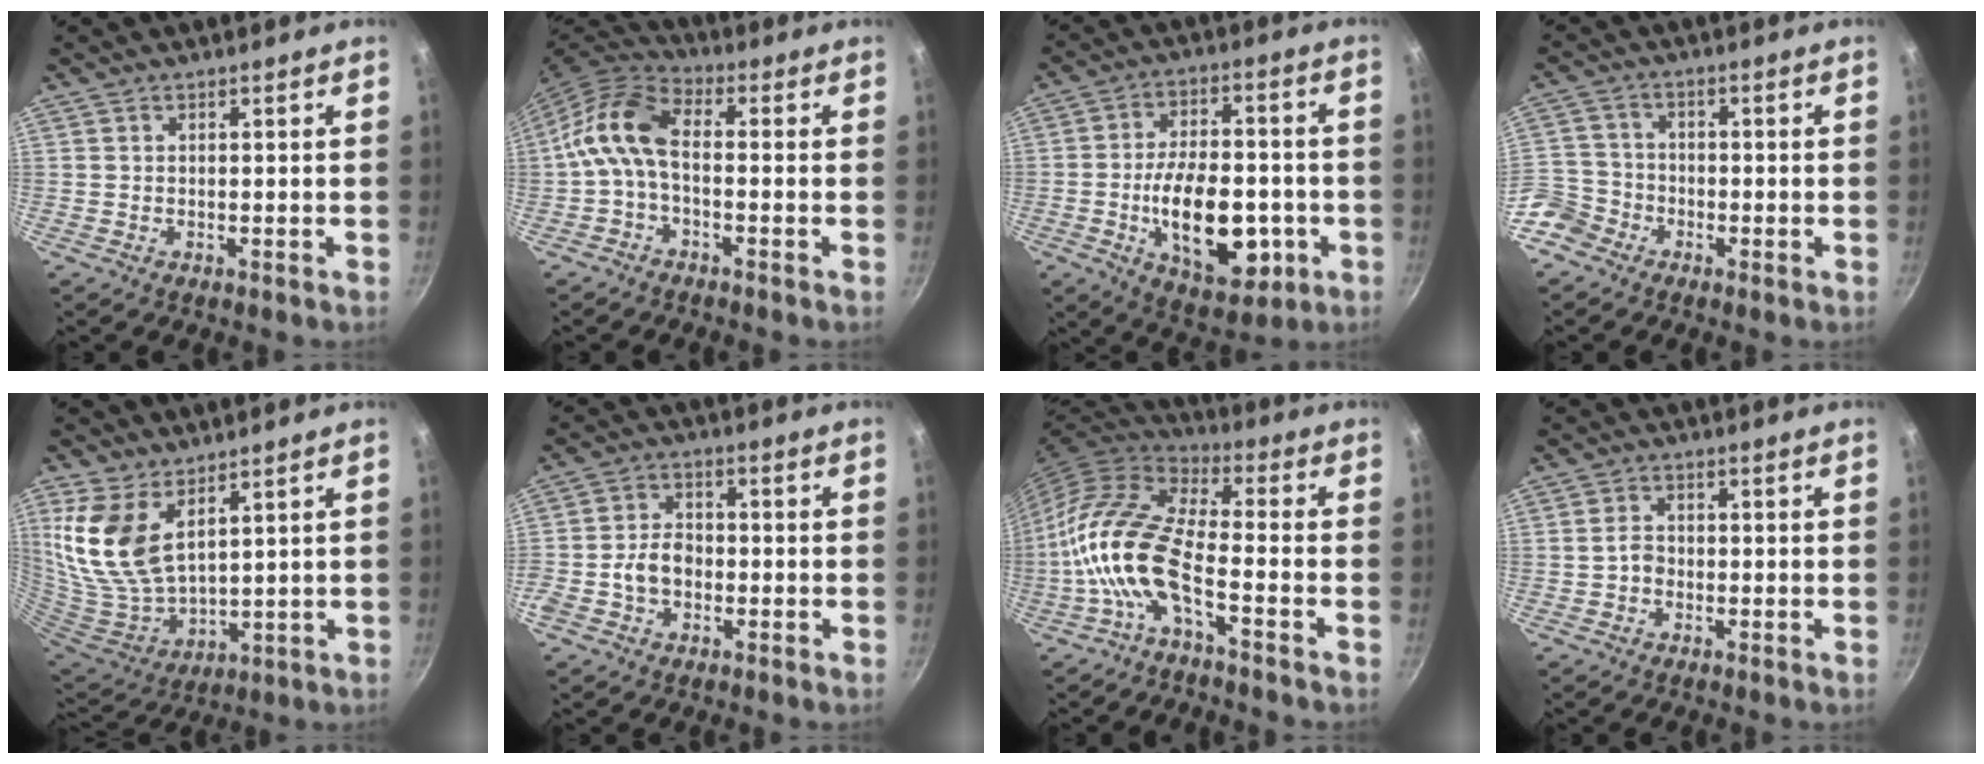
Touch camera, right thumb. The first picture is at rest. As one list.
[{"total": 9.9, "force": [-1.4, 5.4, 8.2], "torque": [-0.169, 0.039, -0.046]}, {"total": 18.5, "force": [-4.4, 10.2, 14.7], "torque": [-0.202, 0.015, -0.058]}, {"total": 7.3, "force": [-4.4, 5.5, 1.9], "torque": [-0.017, 0.046, -0.096]}, {"total": 14.5, "force": [6.8, 7.8, 10.2], "torque": [-0.207, -0.050, 0.153]}, {"total": 6.2, "force": [-1.8, 4.6, 3.7], "torque": [-0.052, 0.024, -0.041]}, {"total": 14.6, "force": [-5.0, 5.5, 12.5], "torque": [-0.251, 0.046, -0.117]}, {"total": 2.4, "force": [-0.7, 1.9, 1.3], "torque": [-0.015, 0.015, -0.016]}]